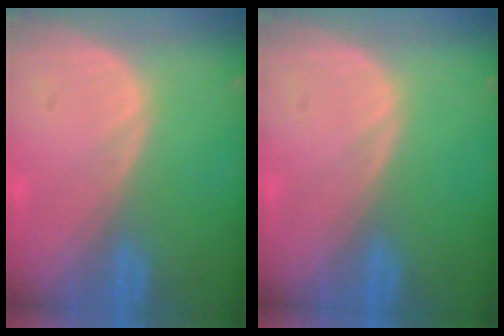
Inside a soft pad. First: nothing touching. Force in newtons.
{"total": 0.0}